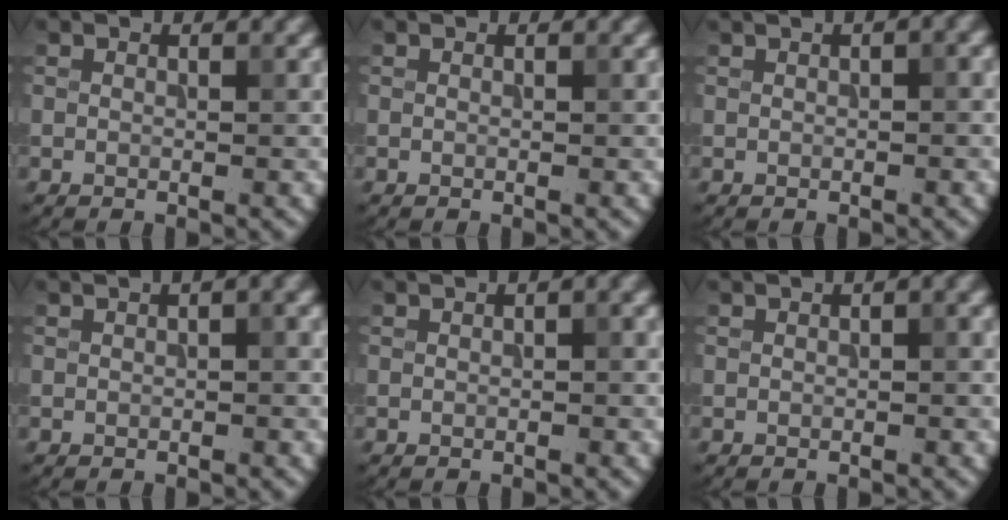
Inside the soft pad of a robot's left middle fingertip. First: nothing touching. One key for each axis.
{"total": 0.0}
{"total": 2.7, "fx": 1.3, "fy": 0.8, "fz": 2.3, "tx": -0.029, "ty": 0.008, "tz": 0.015}
{"total": 3.7, "fx": 1.7, "fy": 1.2, "fz": 3.1, "tx": -0.037, "ty": 0.013, "tz": 0.018}
{"total": 2.3, "fx": 0.9, "fy": 0.6, "fz": 2.0, "tx": -0.024, "ty": 0.005, "tz": 0.010}
{"total": 2.1, "fx": 0.9, "fy": 0.5, "fz": 1.8, "tx": -0.023, "ty": 0.005, "tz": 0.009}